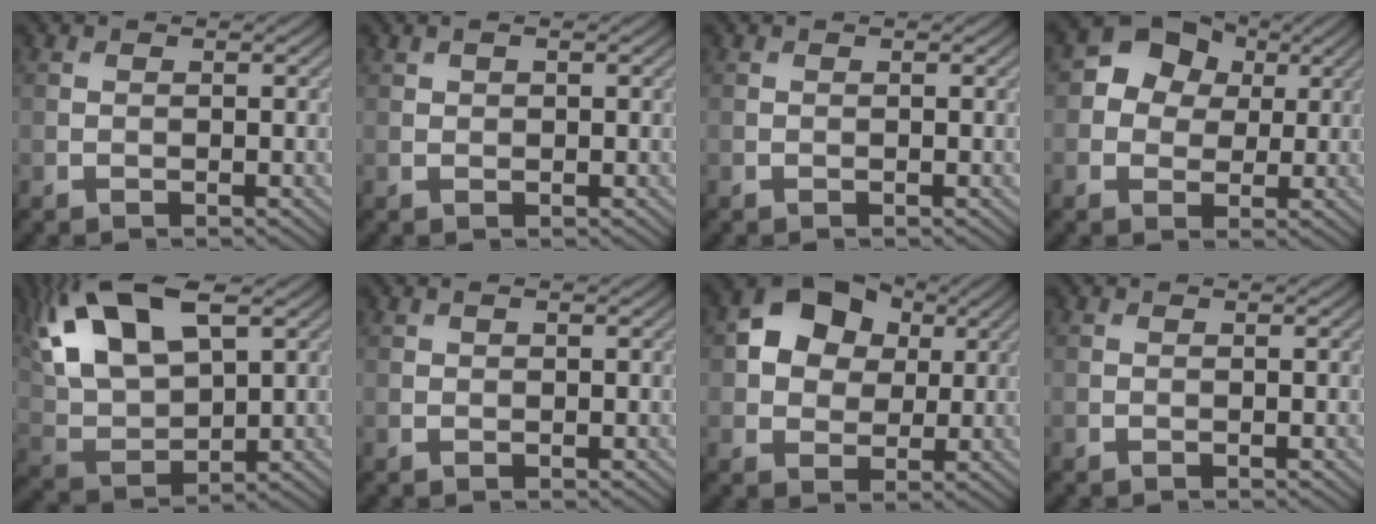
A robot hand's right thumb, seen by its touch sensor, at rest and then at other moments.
{"total": 1.1, "force": [0.6, 0.6, 0.7], "torque": [-0.017, 0.002, 0.012]}
{"total": 0.0}
{"total": 7.4, "force": [1.9, 6.2, 3.5], "torque": [-0.078, 0.017, 0.008]}
{"total": 15.1, "force": [7.2, 6.9, 11.3], "torque": [-0.253, 0.016, 0.131]}
{"total": 0.8, "force": [0.4, 0.4, 0.5], "torque": [-0.012, 0.001, 0.008]}
{"total": 9.1, "force": [2.8, 6.9, 5.2], "torque": [-0.109, 0.012, 0.030]}
{"total": 0.0}